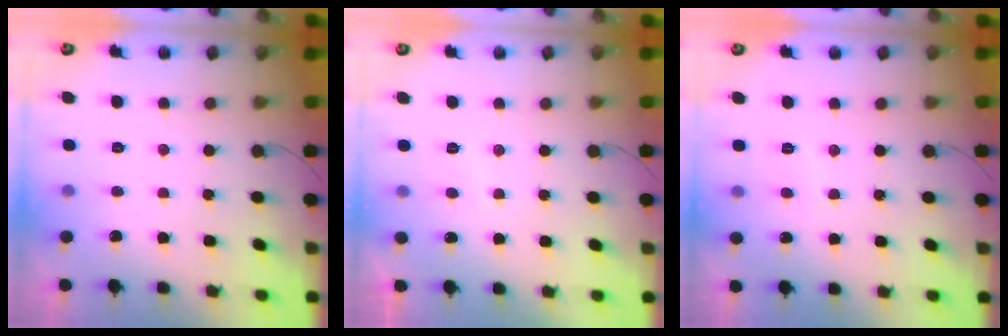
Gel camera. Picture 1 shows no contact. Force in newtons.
{"total": 0.9, "press": 0.6, "slide": 0.7}
{"total": 3.0, "press": 3.0, "slide": 0.3}